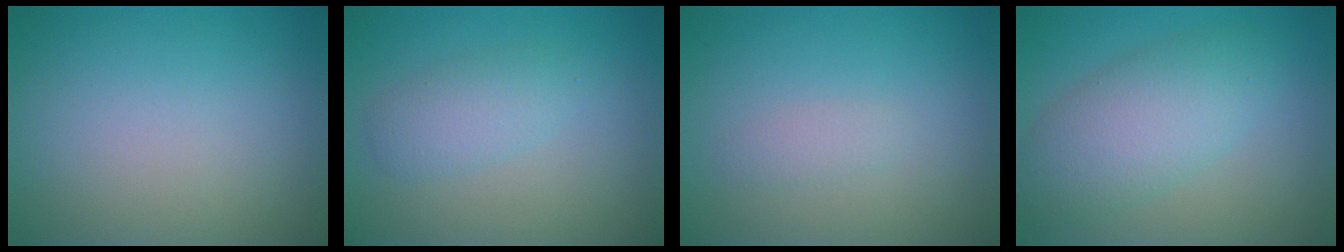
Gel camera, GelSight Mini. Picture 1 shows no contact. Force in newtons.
{"total": 2.5, "press": 2.5, "slide": 0.0}
{"total": 0.9, "press": 0.9, "slide": 0.0}
{"total": 5.6, "press": 5.6, "slide": 0.2}